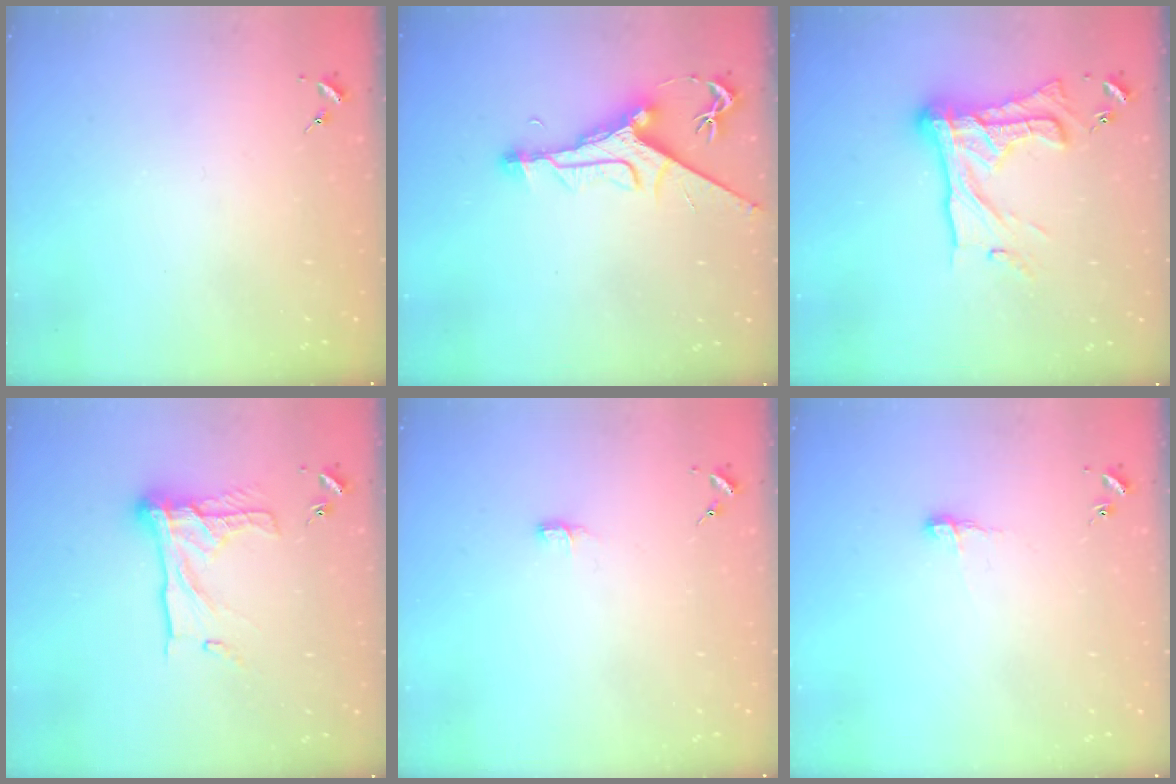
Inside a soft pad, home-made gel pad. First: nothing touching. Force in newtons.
{"total": 10.5, "press": 10.5, "slide": 0.8}
{"total": 21.5, "press": 21.4, "slide": 1.8}
{"total": 15.7, "press": 15.6, "slide": 1.3}
{"total": 3.9, "press": 3.9, "slide": 0.4}
{"total": 5.7, "press": 5.6, "slide": 0.6}